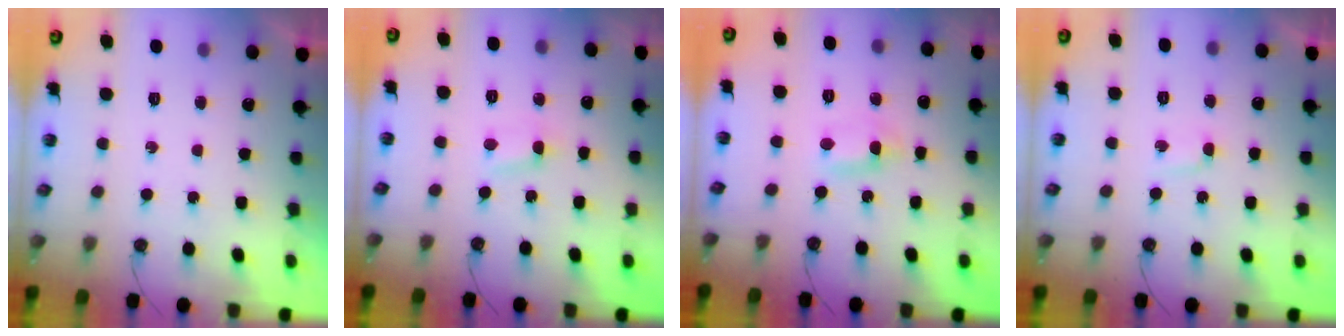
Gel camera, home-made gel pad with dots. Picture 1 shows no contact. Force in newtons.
{"total": 1.9, "press": 1.8, "slide": 0.3}
{"total": 1.2, "press": 1.0, "slide": 0.6}
{"total": 1.6, "press": 1.4, "slide": 0.7}